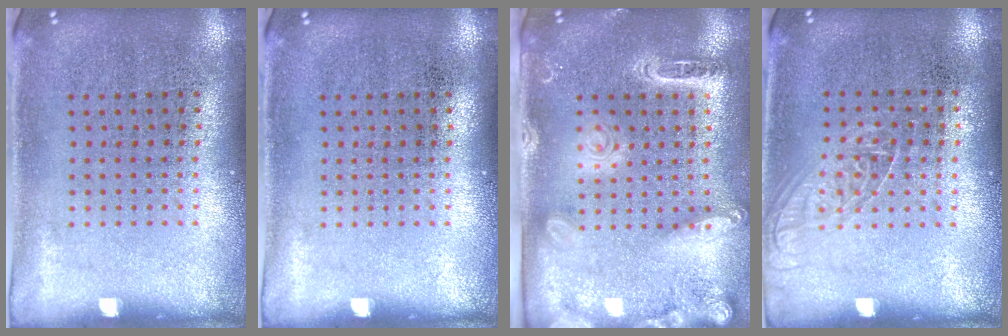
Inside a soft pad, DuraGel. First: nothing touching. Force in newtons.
{"total": 0.0}
{"total": 2.3, "press": 2.0, "slide": 1.2}
{"total": 1.2, "press": 1.1, "slide": 0.5}